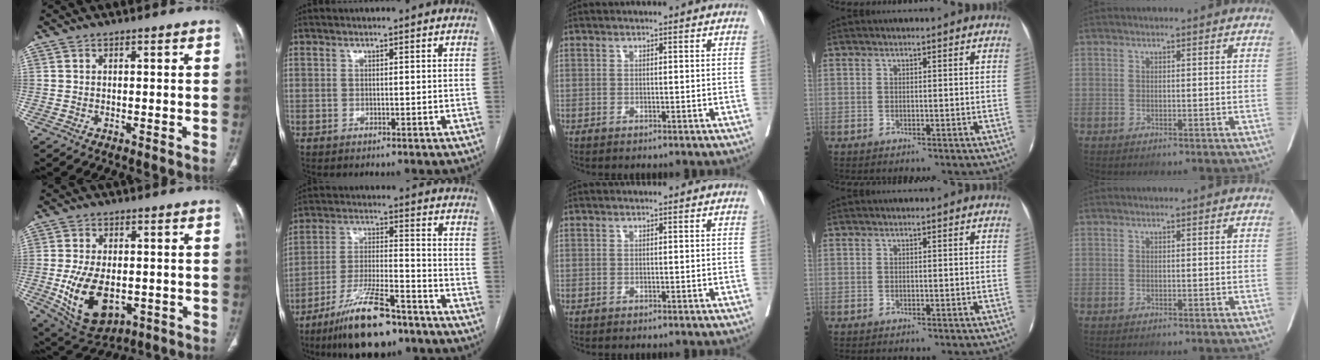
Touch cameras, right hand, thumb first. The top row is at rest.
{"thumb": {"total": 13.8, "force": [-3.0, 8.3, 10.5], "torque": [-0.174, -0.002, -0.029]}, "index": {"total": 14.1, "force": [-9.9, 2.9, 9.6], "torque": [-0.183, -0.015, -0.174]}}